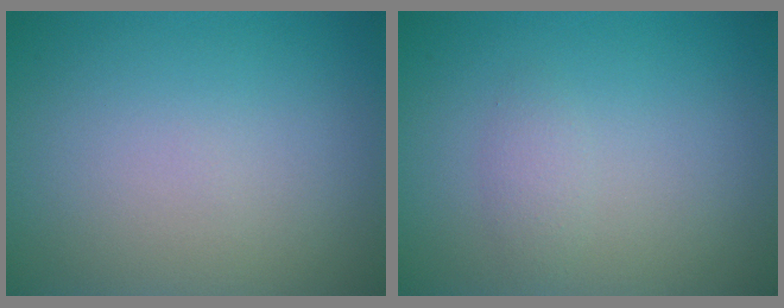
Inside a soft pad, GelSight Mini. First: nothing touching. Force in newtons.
{"total": 1.1, "press": 1.1, "slide": 0.0}